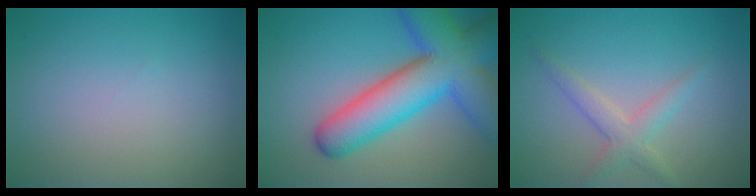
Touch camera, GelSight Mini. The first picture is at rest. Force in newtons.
{"total": 11.3, "press": 11.3, "slide": 0.6}
{"total": 2.5, "press": 2.5, "slide": 0.0}